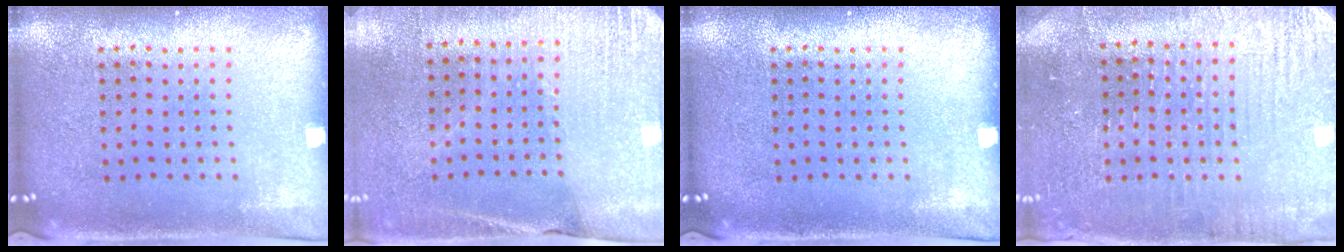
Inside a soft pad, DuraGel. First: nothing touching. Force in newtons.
{"total": 2.7, "press": 2.6, "slide": 0.7}
{"total": 0.0}
{"total": 3.2, "press": 3.2, "slide": 0.4}